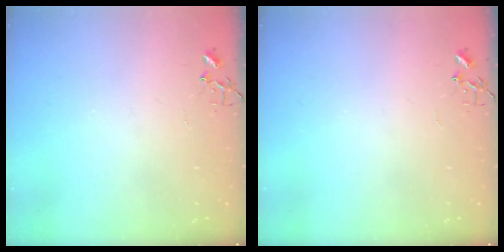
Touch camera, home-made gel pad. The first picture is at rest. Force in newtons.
{"total": 0.0}